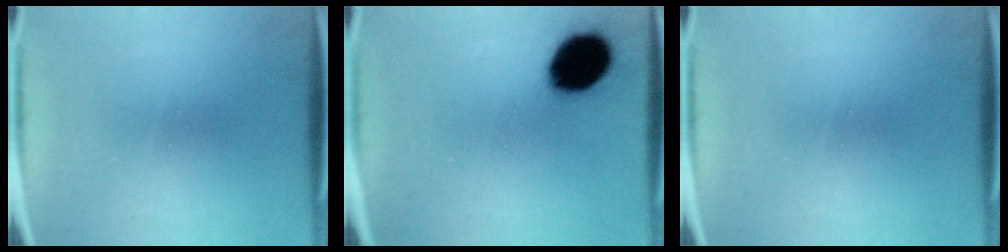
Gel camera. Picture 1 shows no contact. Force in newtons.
{"total": 14.8}
{"total": 0.0}